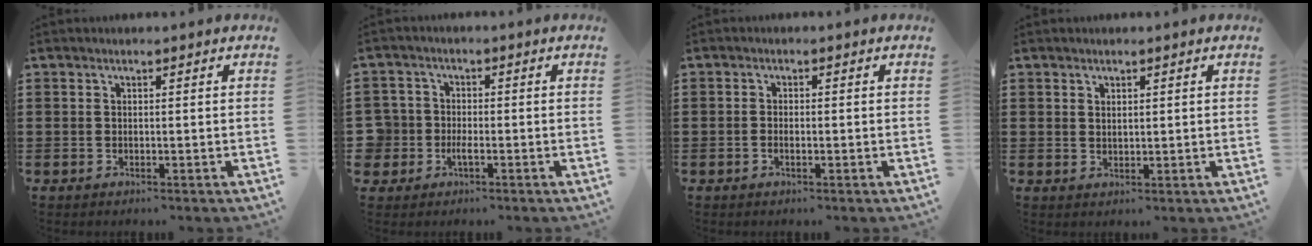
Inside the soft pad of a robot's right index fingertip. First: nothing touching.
{"total": 3.3, "force": [-1.5, 2.7, 1.2], "torque": [-0.052, -0.005, -0.037]}
{"total": 1.1, "force": [-0.5, 0.4, 0.8], "torque": [-0.016, -0.001, -0.010]}
{"total": 1.2, "force": [1.0, 0.6, 0.3], "torque": [-0.007, 0.004, 0.018]}